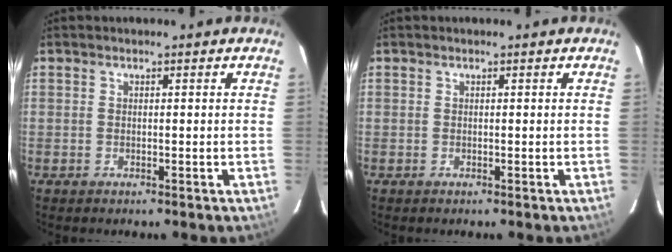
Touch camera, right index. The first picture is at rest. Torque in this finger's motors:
{"motor_torque": [0.00, 0.00, 0.00, 0.00]}